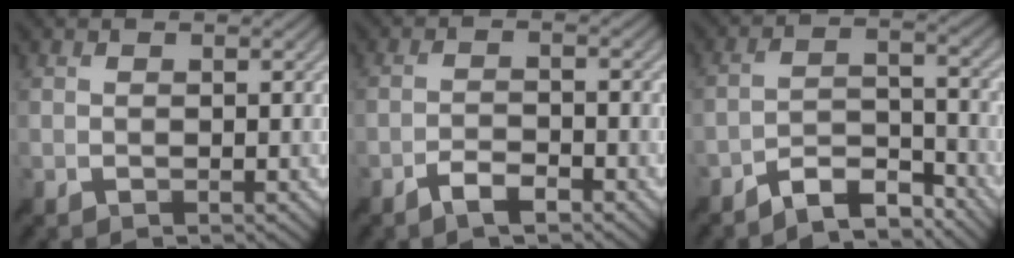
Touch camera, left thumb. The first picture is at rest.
{"total": 3.0, "force": [-2.3, 0.8, 1.8], "torque": [-0.033, 0.001, -0.048]}
{"total": 6.3, "force": [-5.4, 1.9, 2.6], "torque": [-0.042, 0.002, -0.105]}